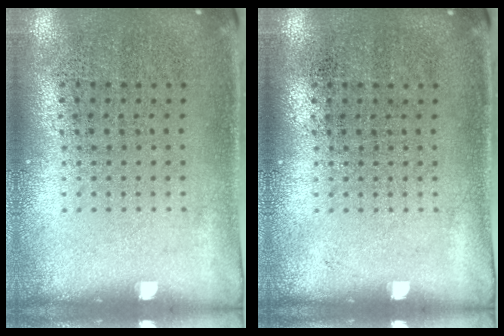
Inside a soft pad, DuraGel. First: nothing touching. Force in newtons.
{"total": 0.0}